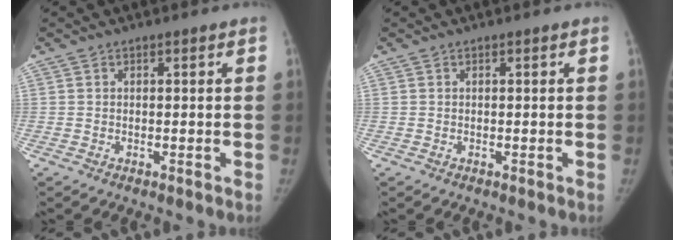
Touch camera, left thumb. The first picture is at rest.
{"total": 0.0}